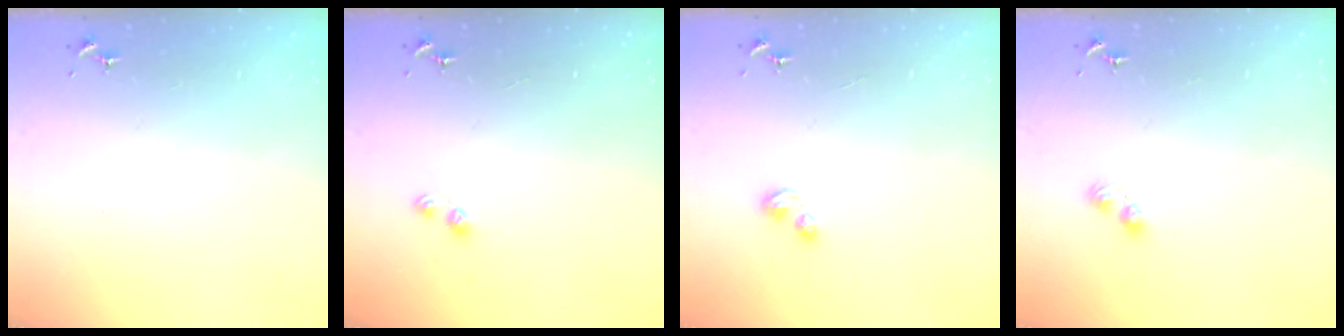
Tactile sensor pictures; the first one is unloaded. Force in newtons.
{"total": 3.0, "press": 3.0, "slide": 0.3}
{"total": 2.7, "press": 2.7, "slide": 0.3}
{"total": 4.3, "press": 4.3, "slide": 0.5}